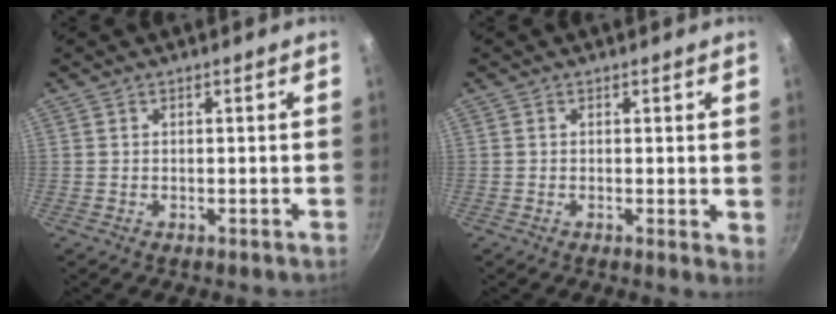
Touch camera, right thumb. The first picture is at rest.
{"total": 2.2, "force": [0.3, 0.8, 2.0], "torque": [-0.023, -0.005, 0.000]}